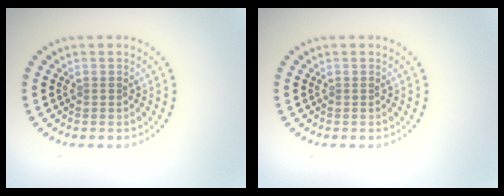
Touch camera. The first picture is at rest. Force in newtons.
{"total": 0.0}